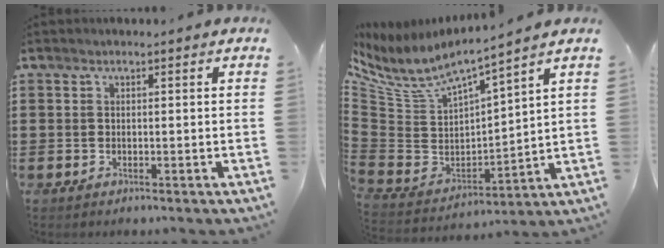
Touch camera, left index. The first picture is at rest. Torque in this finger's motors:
{"motor_torque": [-0.03, -0.01, 0.12, 0.10]}